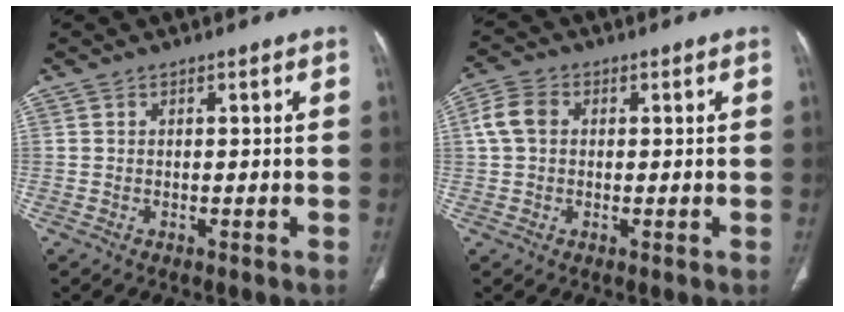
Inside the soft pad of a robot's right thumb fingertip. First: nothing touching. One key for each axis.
{"total": 5.3, "fx": 0.9, "fy": 4.0, "fz": 3.4, "tx": -0.071, "ty": 0.013, "tz": 0.015}